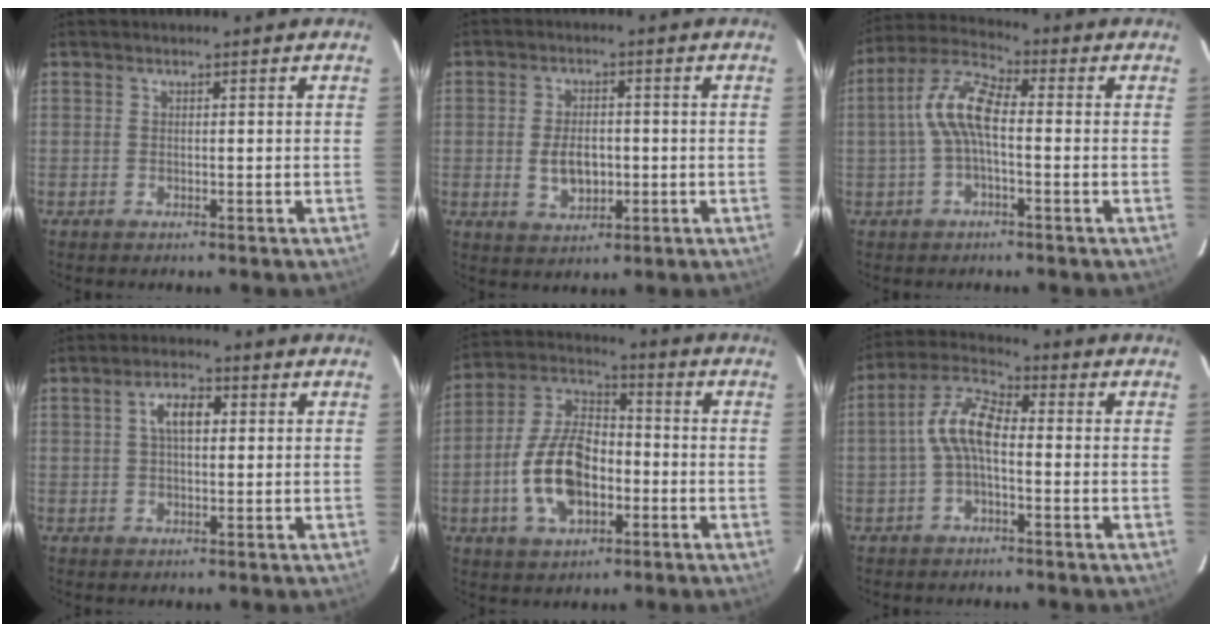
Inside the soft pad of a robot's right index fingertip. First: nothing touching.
{"total": 6.2, "force": [-0.8, 3.9, 4.8], "torque": [-0.092, -0.002, -0.007]}
{"total": 8.4, "force": [-0.6, 3.0, 7.9], "torque": [-0.174, 0.022, -0.016]}
{"total": 4.8, "force": [1.1, 2.4, 4.1], "torque": [-0.074, 0.015, 0.020]}
{"total": 14.5, "force": [-3.9, 8.1, 11.3], "torque": [-0.232, 0.017, -0.065]}
{"total": 7.7, "force": [-1.1, 3.2, 6.9], "torque": [-0.152, 0.024, -0.027]}